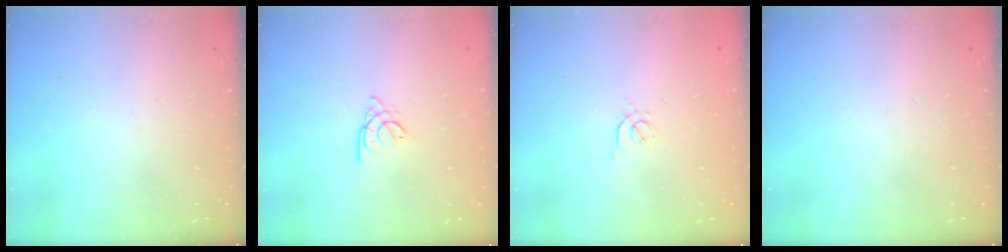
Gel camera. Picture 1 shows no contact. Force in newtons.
{"total": 2.3, "press": 2.3, "slide": 0.5}
{"total": 1.6, "press": 1.6, "slide": 0.4}
{"total": 0.0}